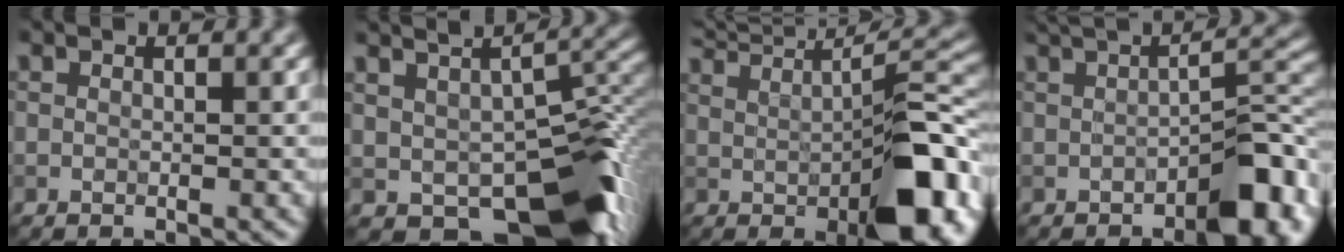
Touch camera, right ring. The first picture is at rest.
{"total": 8.7, "force": [-3.6, 4.5, 6.5], "torque": [-0.092, -0.011, -0.023]}
{"total": 9.9, "force": [0.8, 3.2, 9.3], "torque": [-0.133, 0.007, 0.048]}
{"total": 6.8, "force": [-2.3, 1.9, 6.1], "torque": [-0.073, 0.006, -0.013]}